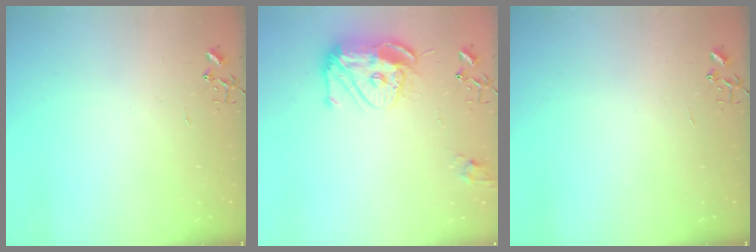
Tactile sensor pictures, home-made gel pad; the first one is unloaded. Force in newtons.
{"total": 13.5, "press": 13.4, "slide": 1.2}
{"total": 0.0}